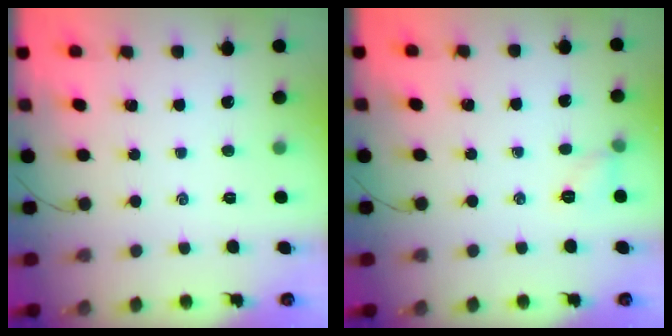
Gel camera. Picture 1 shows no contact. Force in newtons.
{"total": 5.4, "press": 5.3, "slide": 1.1}